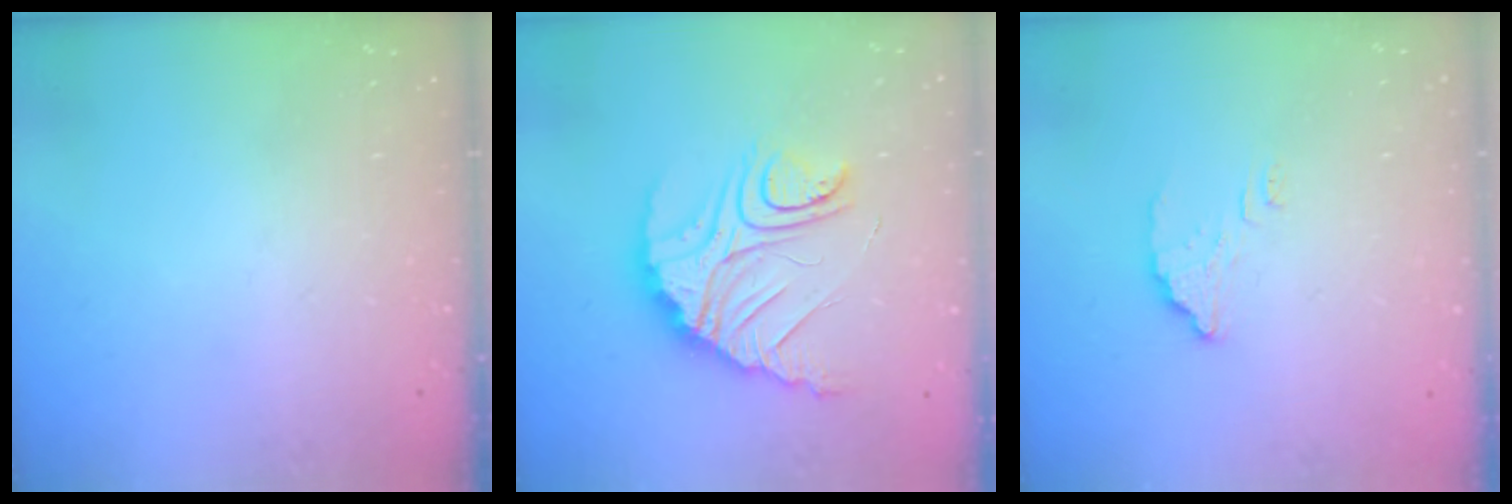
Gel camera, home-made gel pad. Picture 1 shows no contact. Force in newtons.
{"total": 14.9, "press": 14.8, "slide": 1.2}
{"total": 3.1, "press": 3.1, "slide": 0.4}